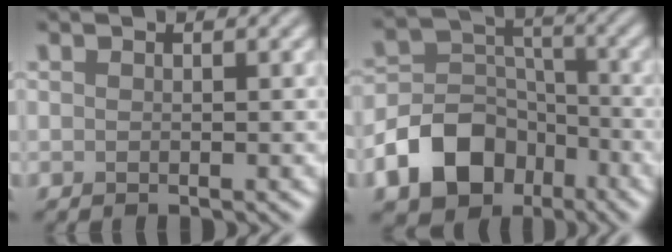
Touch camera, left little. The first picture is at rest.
{"total": 9.4, "force": [-4.9, 6.8, 4.3], "torque": [-0.071, 0.004, -0.103]}